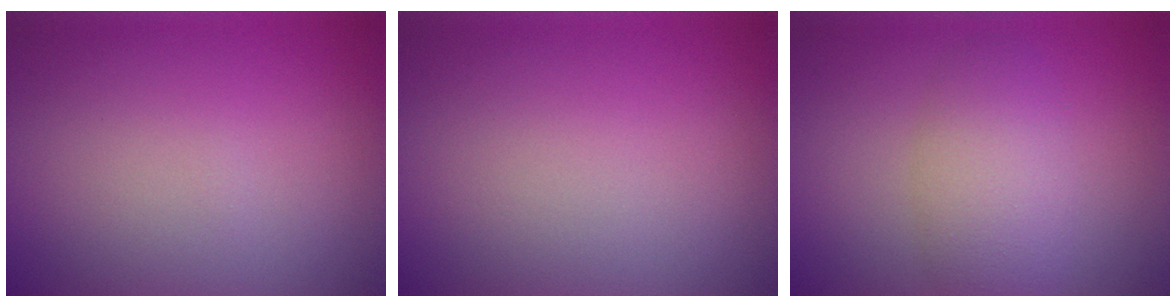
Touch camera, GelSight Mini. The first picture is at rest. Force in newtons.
{"total": 0.0}
{"total": 4.2, "press": 4.2, "slide": 0.1}